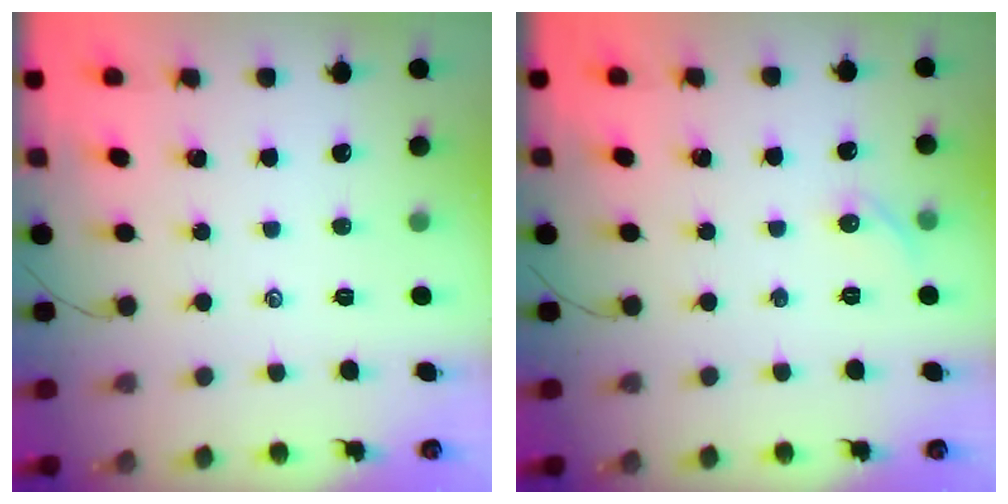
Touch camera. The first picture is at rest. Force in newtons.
{"total": 4.5, "press": 4.2, "slide": 1.6}